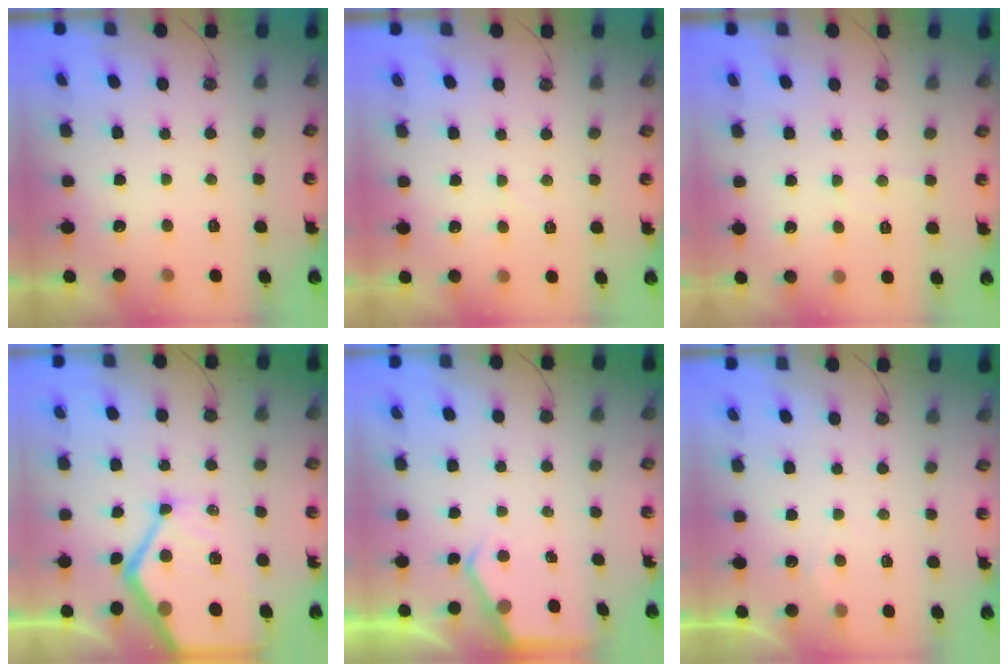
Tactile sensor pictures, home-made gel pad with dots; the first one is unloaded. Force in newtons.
{"total": 2.1, "press": 2.1, "slide": 0.3}
{"total": 4.4, "press": 4.4, "slide": 0.6}
{"total": 20.7, "press": 20.6, "slide": 2.3}
{"total": 3.4, "press": 3.4, "slide": 0.5}
{"total": 3.1, "press": 3.1, "slide": 0.4}